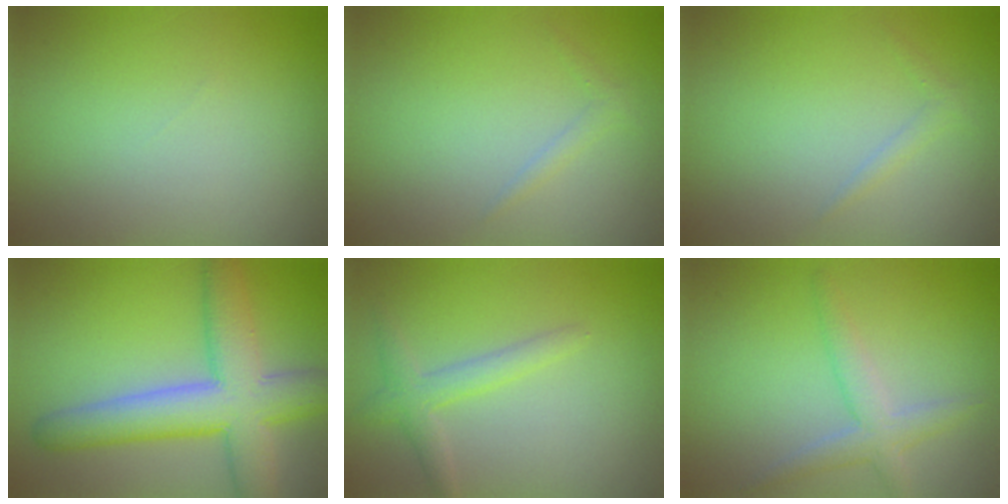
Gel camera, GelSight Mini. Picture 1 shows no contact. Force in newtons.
{"total": 0.9, "press": 0.9, "slide": 0.0}
{"total": 0.9, "press": 0.9, "slide": 0.0}
{"total": 8.7, "press": 8.7, "slide": 0.5}
{"total": 2.2, "press": 2.2, "slide": 0.1}
{"total": 2.8, "press": 2.7, "slide": 0.3}